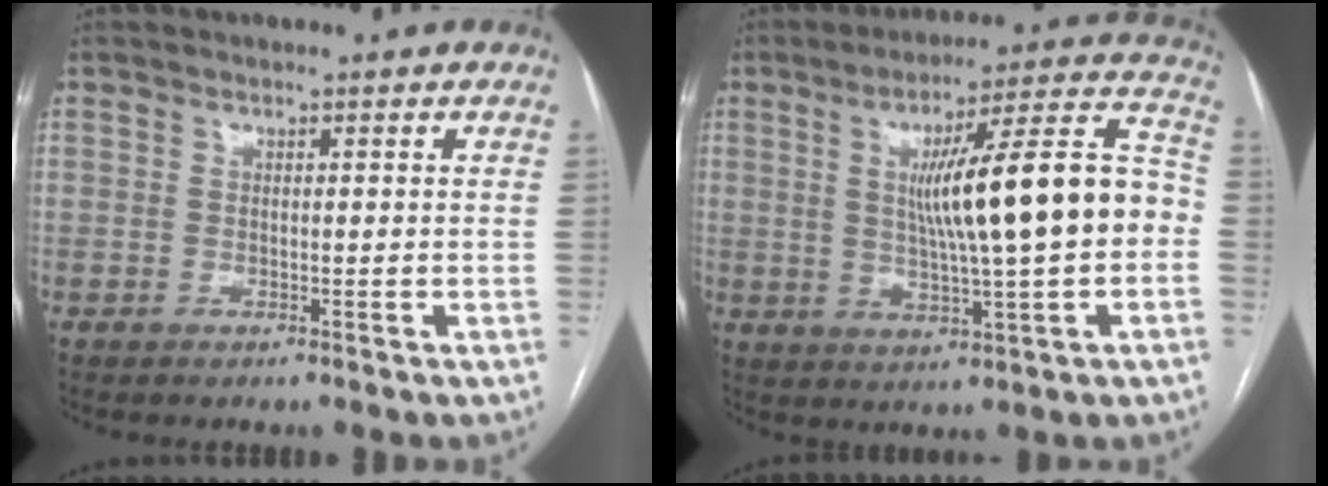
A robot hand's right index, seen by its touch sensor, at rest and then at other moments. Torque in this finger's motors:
{"motor_torque": [1.48, 0.66, 0.56, 0.21]}